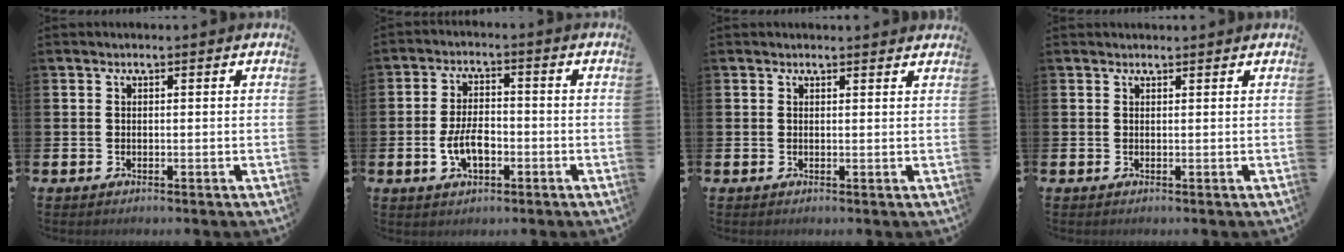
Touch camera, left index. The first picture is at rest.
{"total": 5.1, "force": [-1.5, 2.8, 4.0], "torque": [-0.072, 0.004, -0.029]}
{"total": 0.8, "force": [0.8, 0.1, 0.0], "torque": [0.008, -0.002, 0.013]}
{"total": 0.6, "force": [0.6, 0.0, 0.0], "torque": [0.010, -0.006, 0.009]}